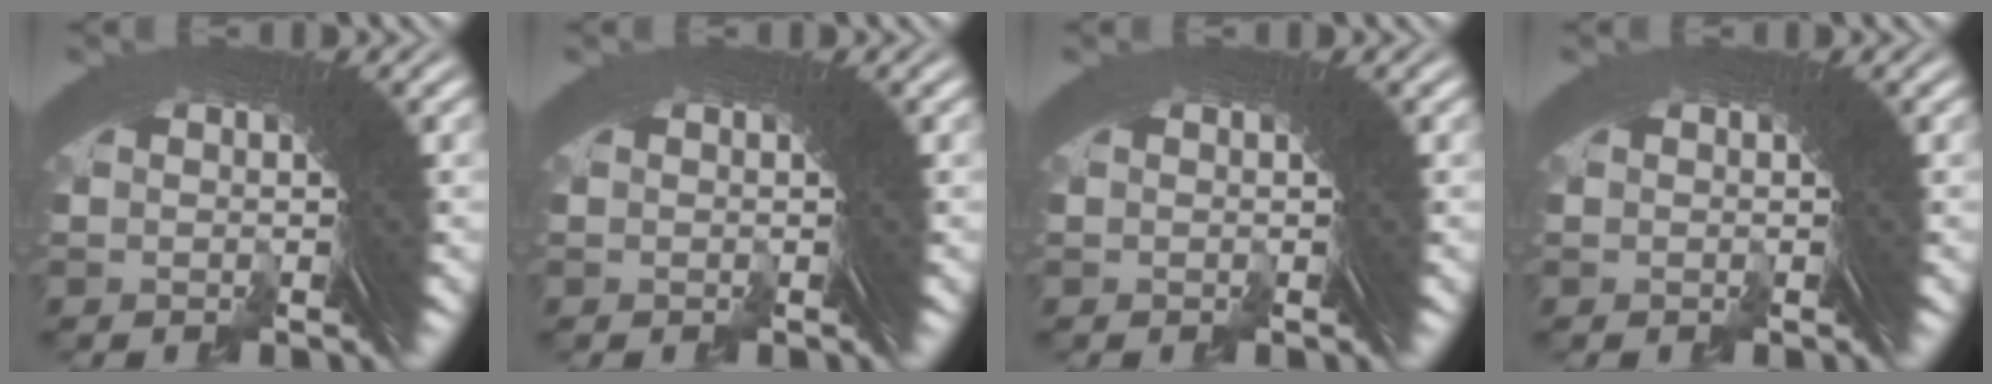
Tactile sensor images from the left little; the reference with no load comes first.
{"total": 0.0}
{"total": 0.0}
{"total": 0.0}